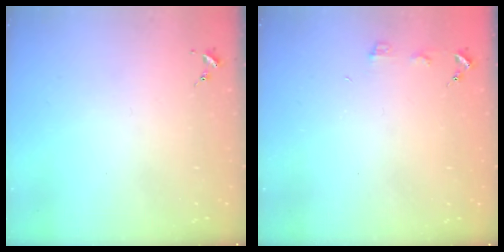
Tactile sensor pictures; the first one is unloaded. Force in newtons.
{"total": 3.4, "press": 3.4, "slide": 0.3}